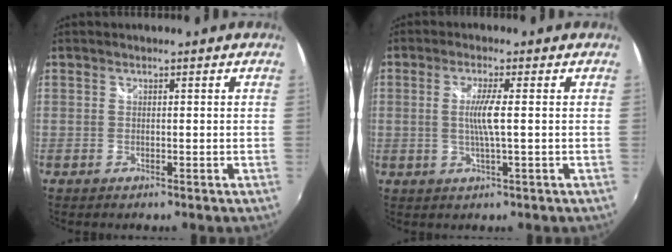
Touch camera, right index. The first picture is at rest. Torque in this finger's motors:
{"motor_torque": [0.43, -0.07, 0.33, 0.08]}